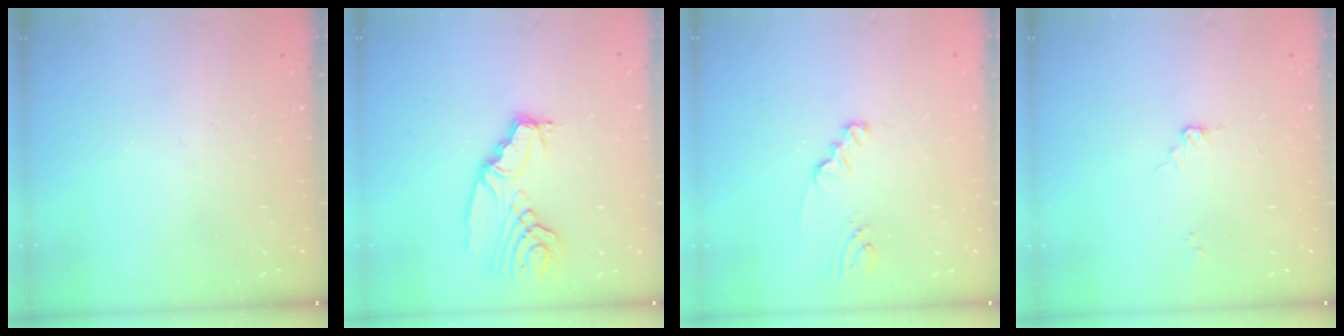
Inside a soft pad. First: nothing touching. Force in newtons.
{"total": 9.8, "press": 9.7, "slide": 0.9}
{"total": 1.9, "press": 1.9, "slide": 0.3}
{"total": 3.8, "press": 3.8, "slide": 0.3}